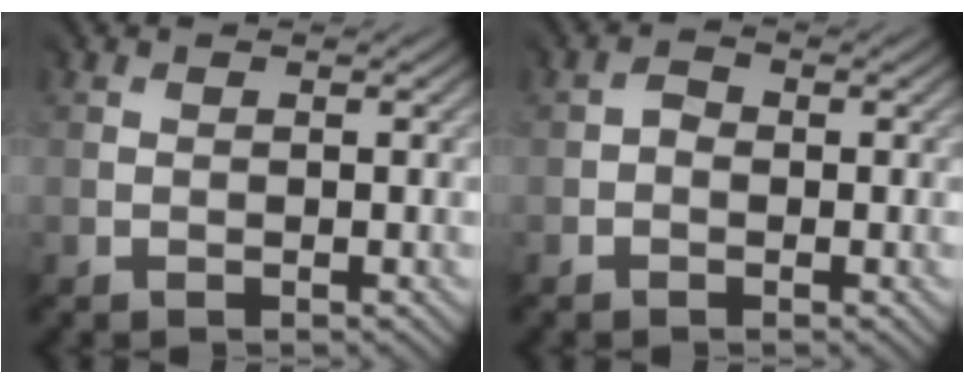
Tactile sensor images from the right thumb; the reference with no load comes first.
{"total": 1.4, "force": [-0.2, 1.2, 0.6], "torque": [-0.007, 0.003, -0.009]}